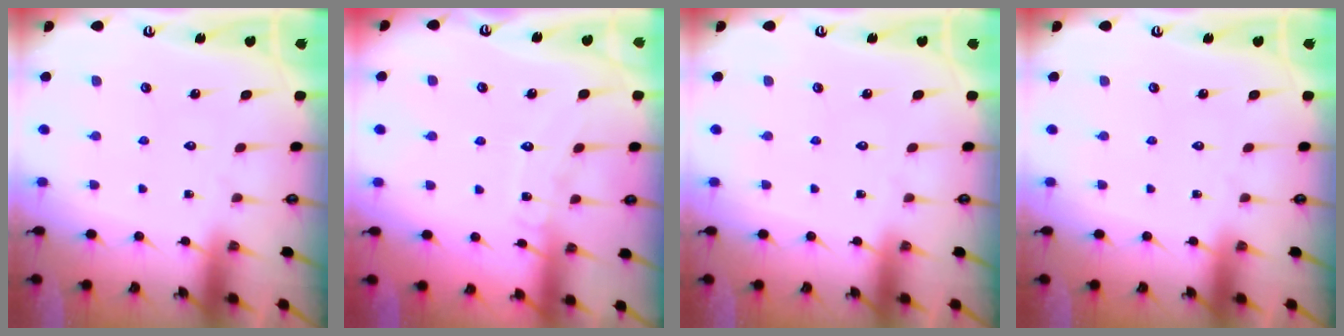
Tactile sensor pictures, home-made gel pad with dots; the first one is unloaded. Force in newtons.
{"total": 6.5, "press": 6.4, "slide": 0.6}
{"total": 0.0}
{"total": 0.0}